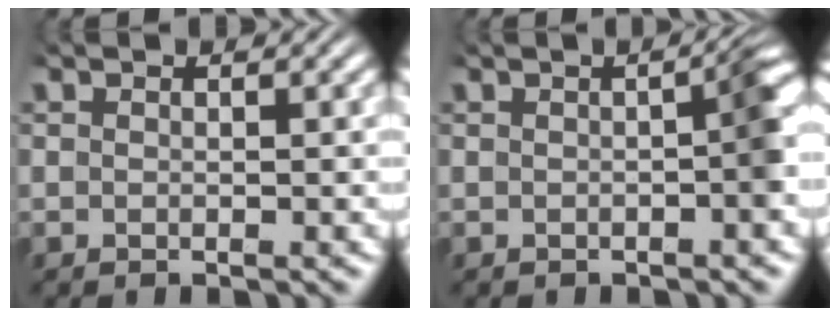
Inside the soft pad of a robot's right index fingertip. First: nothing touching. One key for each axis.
{"total": 3.2, "fx": -0.1, "fy": 0.8, "fz": 3.1, "tx": -0.028, "ty": 0.018, "tz": -0.009}